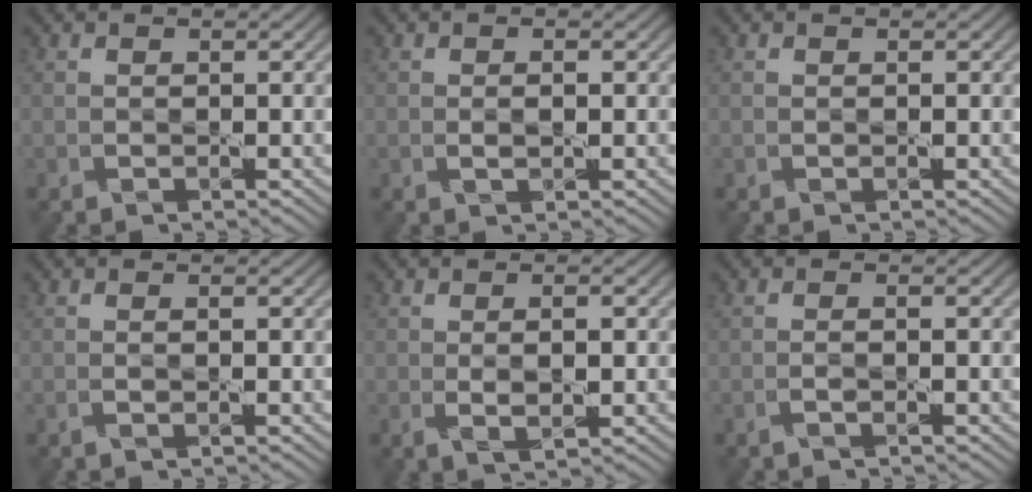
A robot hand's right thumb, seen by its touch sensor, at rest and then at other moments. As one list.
[{"total": 1.0, "force": [0.1, 0.4, 0.9], "torque": [-0.020, 0.000, 0.001]}, {"total": 0.0}, {"total": 0.7, "force": [-0.1, -0.1, 0.7], "torque": [-0.016, 0.004, -0.005]}, {"total": 2.8, "force": [0.1, 1.0, 2.6], "torque": [-0.055, -0.004, 0.002]}, {"total": 1.0, "force": [-0.5, -0.2, 0.8], "torque": [-0.017, 0.010, -0.017]}]